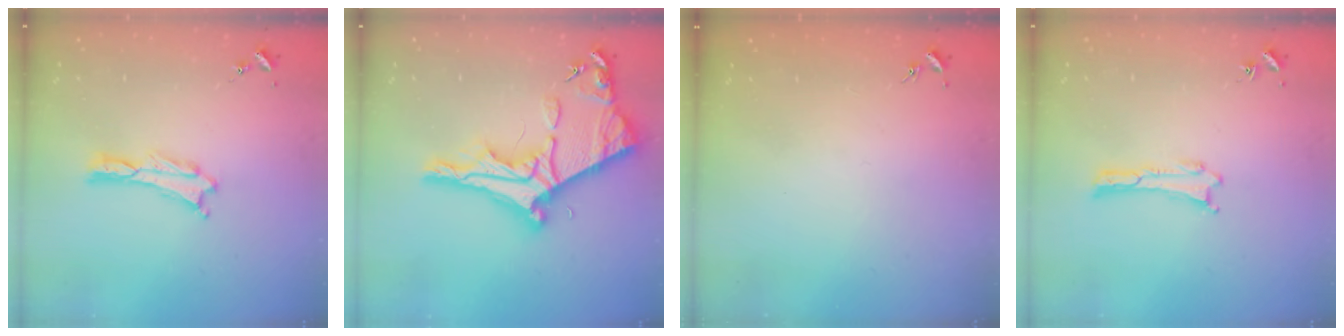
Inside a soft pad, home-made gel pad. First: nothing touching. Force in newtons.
{"total": 10.1, "press": 10.1, "slide": 1.0}
{"total": 0.0}
{"total": 0.0}